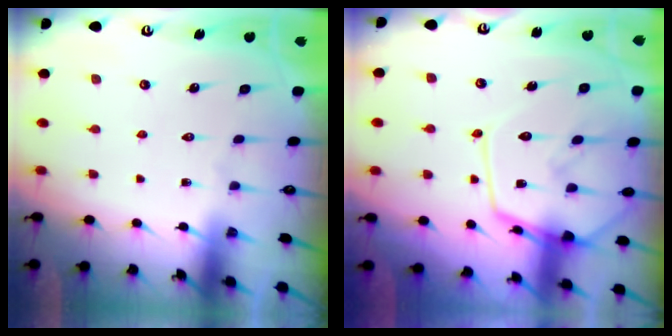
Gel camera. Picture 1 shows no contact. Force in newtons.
{"total": 15.3, "press": 15.2, "slide": 1.2}